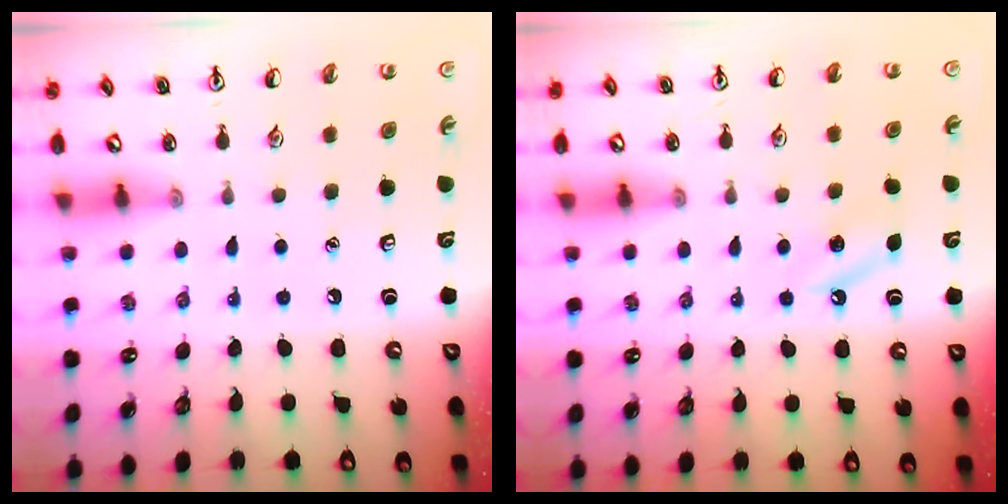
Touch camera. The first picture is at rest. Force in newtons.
{"total": 4.1, "press": 3.9, "slide": 1.4}